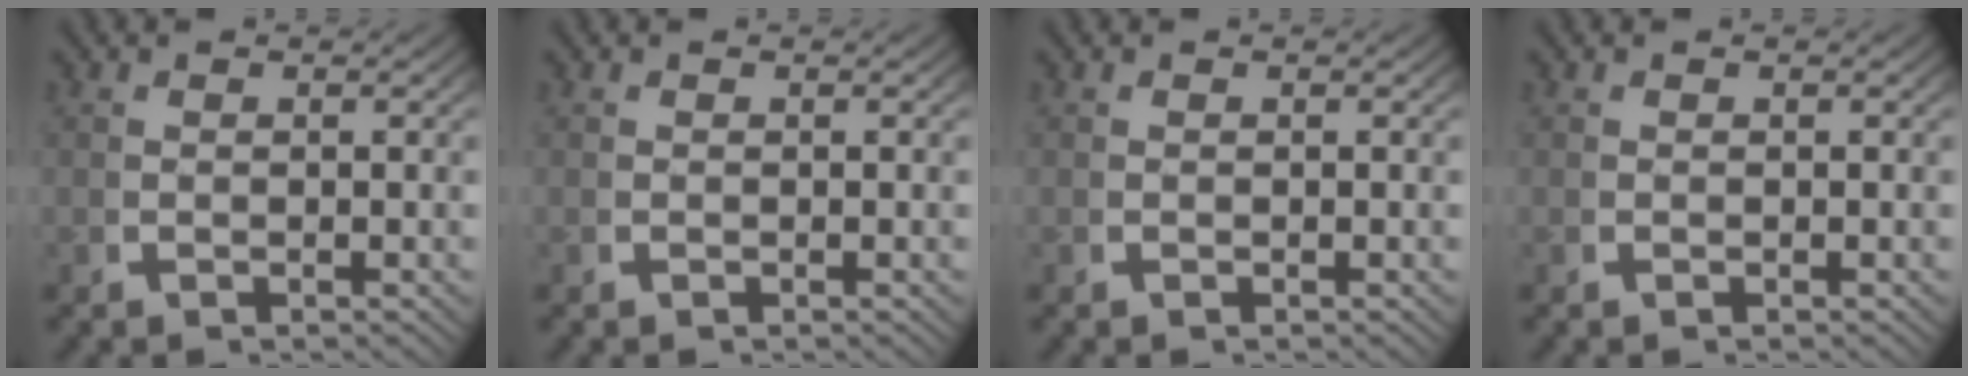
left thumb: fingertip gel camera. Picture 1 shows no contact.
{"total": 0.0}
{"total": 0.0}
{"total": 0.0}